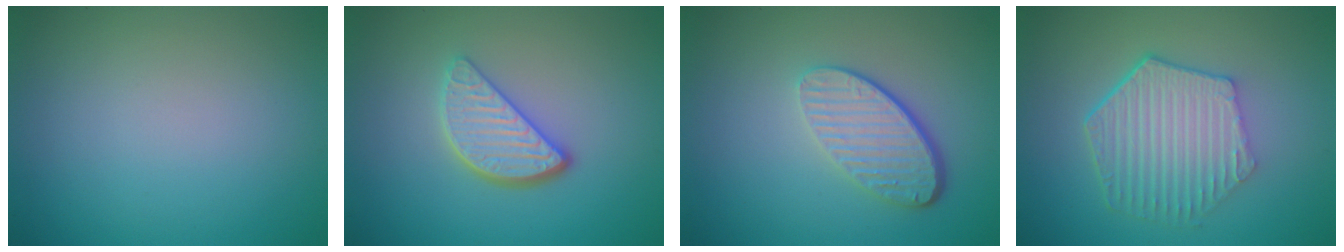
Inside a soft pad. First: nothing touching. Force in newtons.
{"total": 3.9, "press": 3.1, "slide": 2.4}
{"total": 4.4, "press": 3.1, "slide": 3.1}
{"total": 6.2, "press": 4.6, "slide": 4.2}